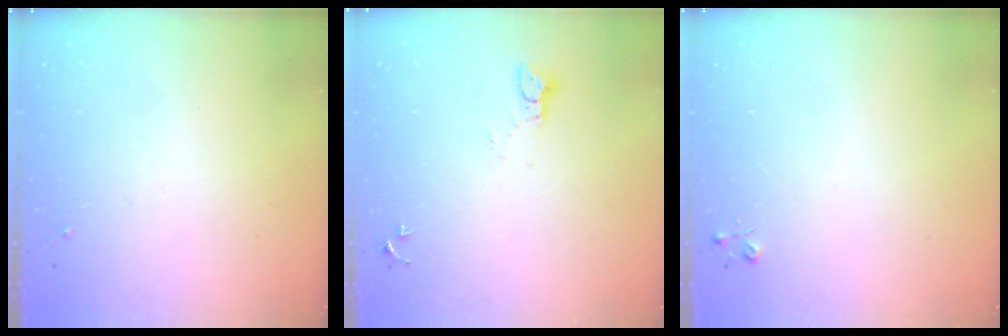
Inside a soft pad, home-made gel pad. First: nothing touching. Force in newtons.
{"total": 3.2, "press": 3.2, "slide": 0.4}
{"total": 3.0, "press": 3.0, "slide": 0.4}